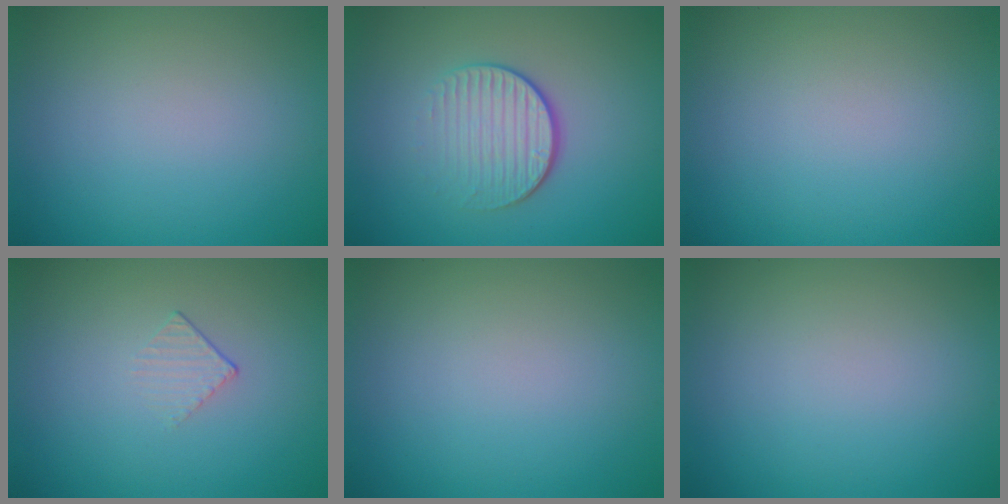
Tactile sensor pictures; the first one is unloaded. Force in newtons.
{"total": 3.9, "press": 2.7, "slide": 2.8}
{"total": 0.0}
{"total": 1.2, "press": 0.4, "slide": 1.2}
{"total": 0.0}
{"total": 0.0}